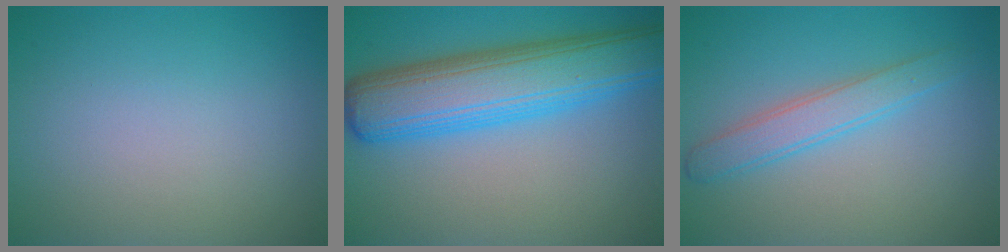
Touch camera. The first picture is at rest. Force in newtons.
{"total": 9.3, "press": 9.3, "slide": 0.2}
{"total": 2.8, "press": 2.8, "slide": 0.2}